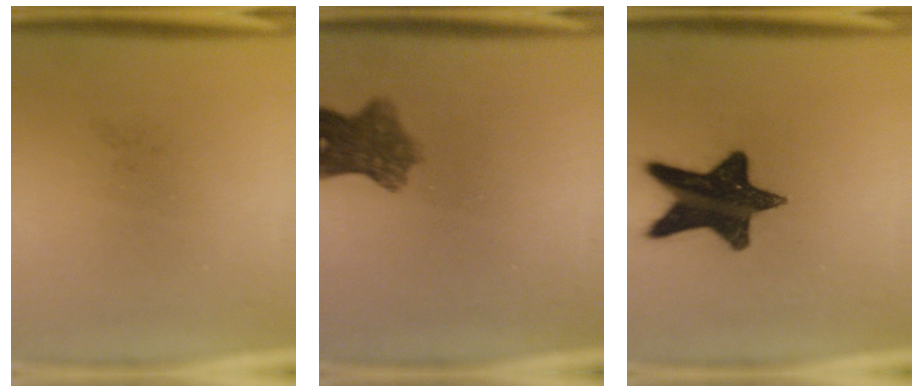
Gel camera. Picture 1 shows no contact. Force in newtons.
{"total": 7.0}
{"total": 15.6}